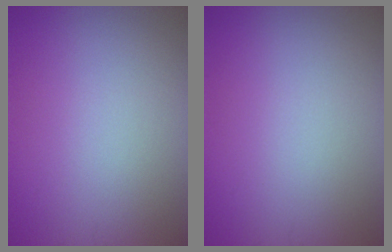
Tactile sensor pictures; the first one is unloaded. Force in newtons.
{"total": 0.0}